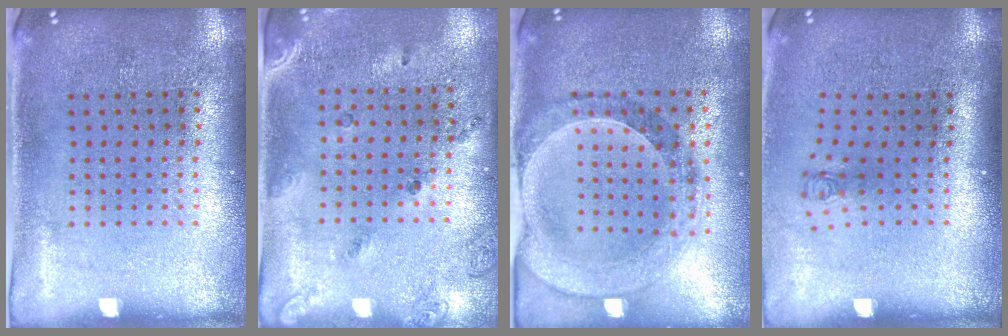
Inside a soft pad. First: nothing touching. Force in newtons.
{"total": 1.5, "press": 1.1, "slide": 1.0}
{"total": 1.4, "press": 1.4, "slide": 0.3}
{"total": 0.8, "press": 0.4, "slide": 0.7}